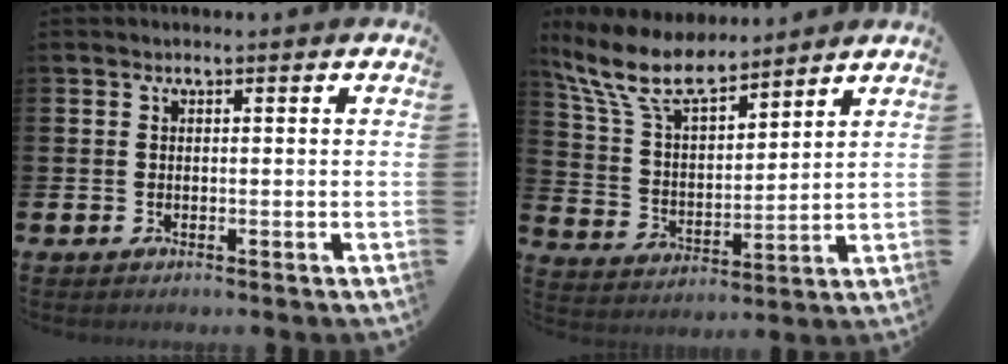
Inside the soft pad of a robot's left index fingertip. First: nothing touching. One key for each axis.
{"total": 9.7, "fx": 8.3, "fy": 3.0, "fz": 4.1, "tx": -0.121, "ty": -0.037, "tz": 0.152}